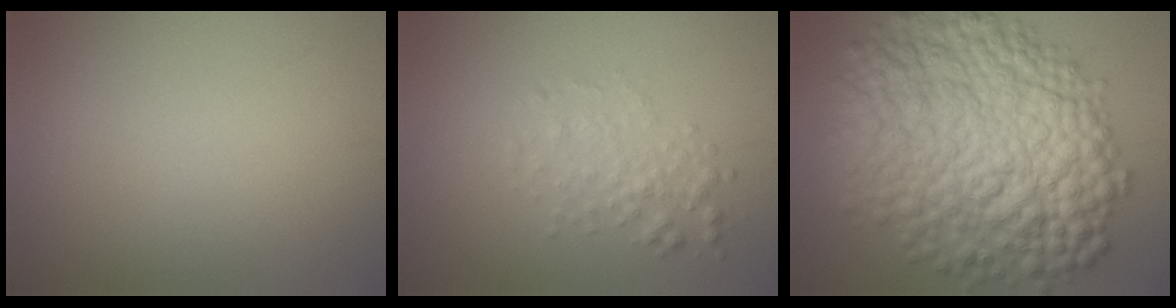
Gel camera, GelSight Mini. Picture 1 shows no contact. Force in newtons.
{"total": 2.2, "press": 2.2, "slide": 0.0}
{"total": 13.5, "press": 13.5, "slide": 0.1}